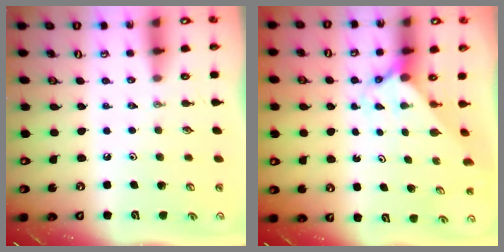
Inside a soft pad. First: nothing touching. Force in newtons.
{"total": 1.8, "press": 1.8, "slide": 0.2}